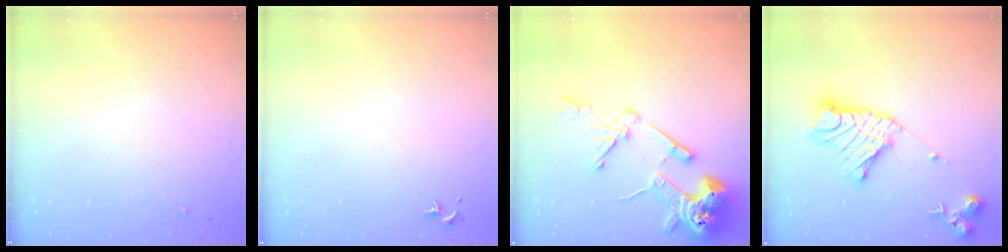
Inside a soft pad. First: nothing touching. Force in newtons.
{"total": 0.7, "press": 0.5, "slide": 0.4}
{"total": 17.2, "press": 17.1, "slide": 2.2}
{"total": 17.0, "press": 16.9, "slide": 1.3}